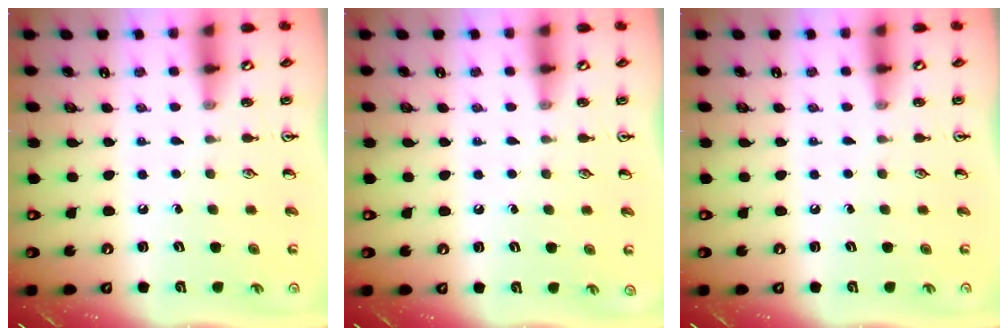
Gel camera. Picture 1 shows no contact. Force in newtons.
{"total": 0.0}
{"total": 0.0}